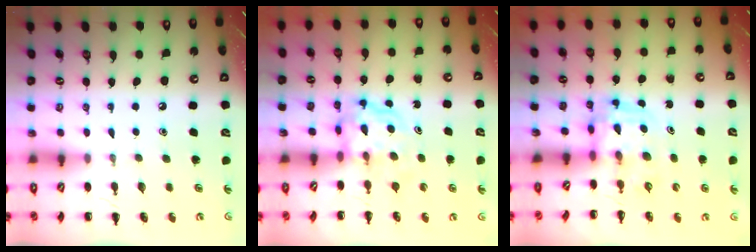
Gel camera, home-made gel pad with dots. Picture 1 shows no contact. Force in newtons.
{"total": 4.0, "press": 3.9, "slide": 0.4}
{"total": 3.6, "press": 3.5, "slide": 0.6}